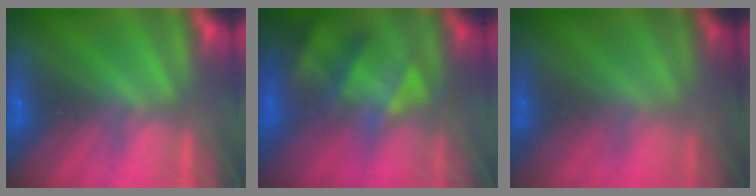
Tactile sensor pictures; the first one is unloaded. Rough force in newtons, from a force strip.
{"total": 4.8}
{"total": 1.8}